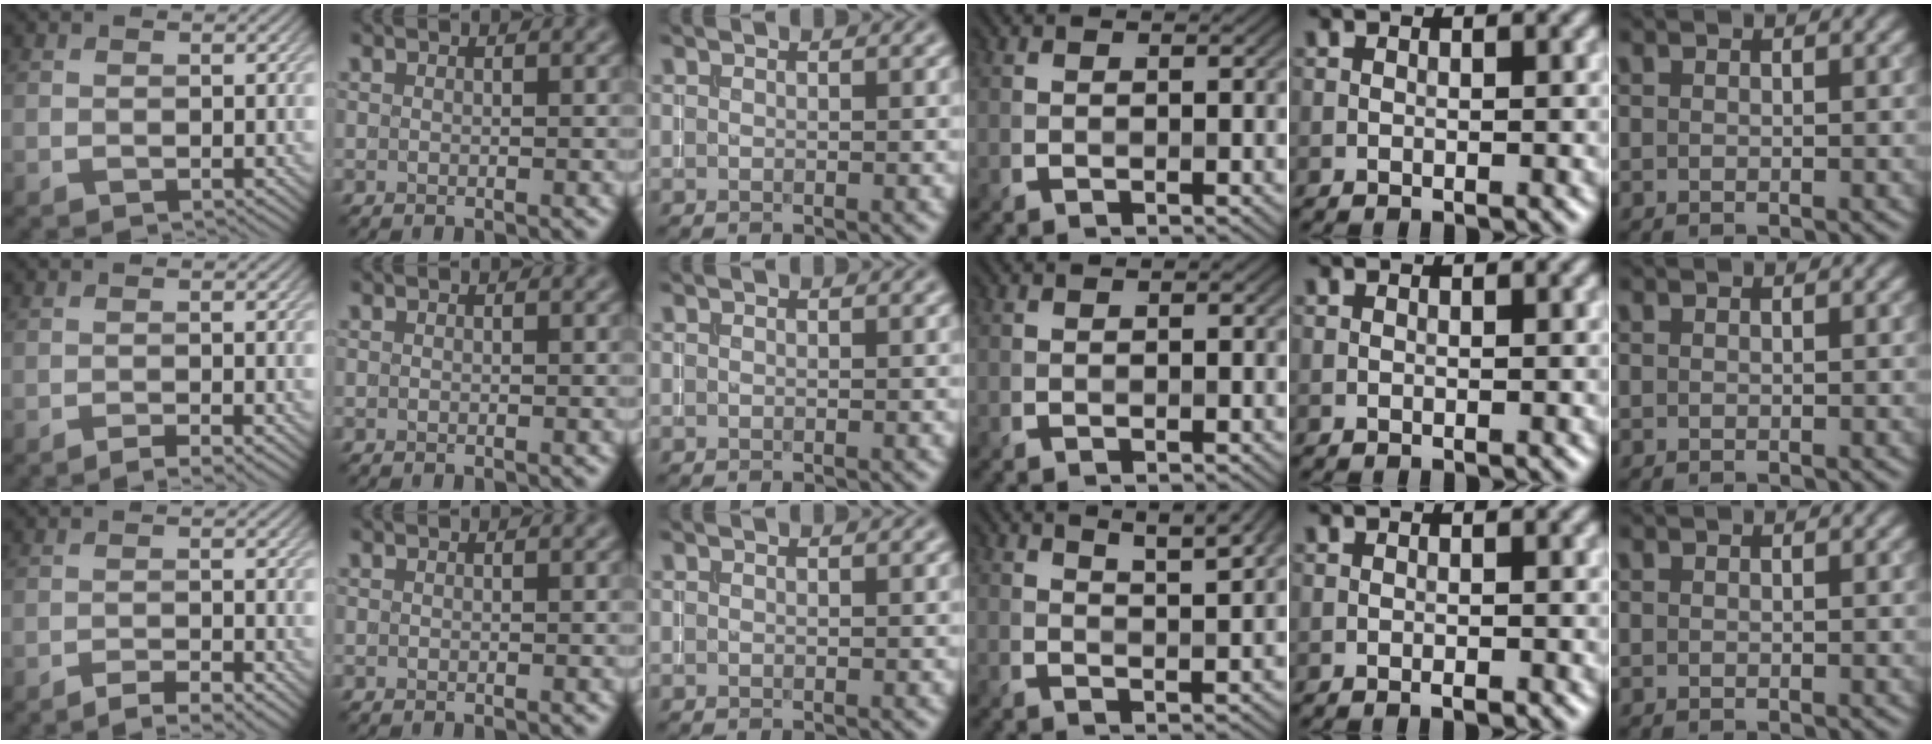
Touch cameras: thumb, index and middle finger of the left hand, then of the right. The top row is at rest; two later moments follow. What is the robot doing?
{"motion": "pour", "object": "almond"}